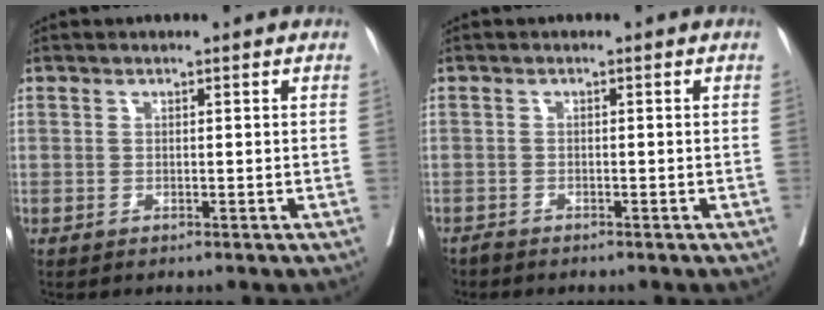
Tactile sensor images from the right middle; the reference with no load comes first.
{"total": 0.8, "force": [-0.8, 0.1, 0.0], "torque": [-0.004, -0.003, -0.020]}